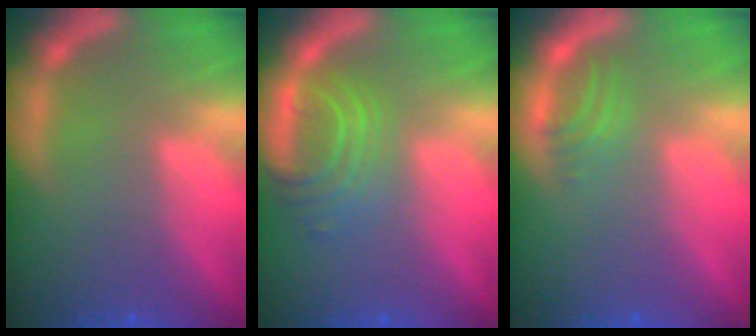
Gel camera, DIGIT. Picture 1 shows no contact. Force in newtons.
{"total": 5.0}
{"total": 2.0}